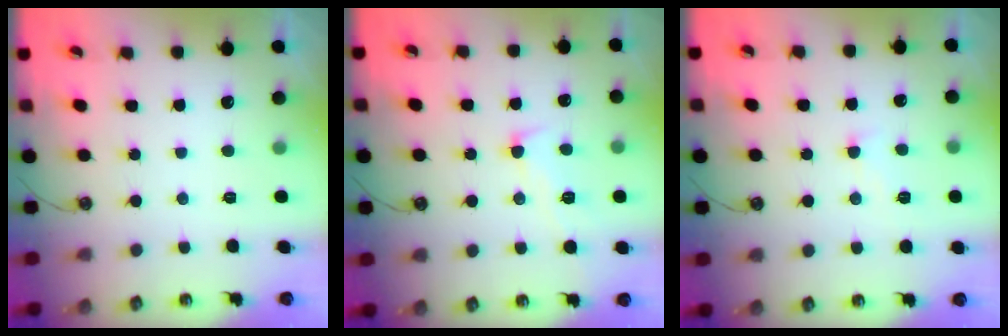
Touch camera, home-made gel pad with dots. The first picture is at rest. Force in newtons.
{"total": 2.6, "press": 2.4, "slide": 1.0}
{"total": 2.6, "press": 2.6, "slide": 0.5}